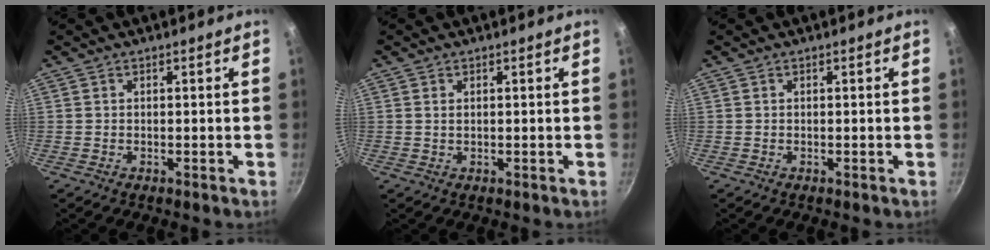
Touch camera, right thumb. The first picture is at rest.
{"total": 0.9, "force": [0.3, 0.5, 0.6], "torque": [-0.011, 0.002, 0.007]}
{"total": 0.0}